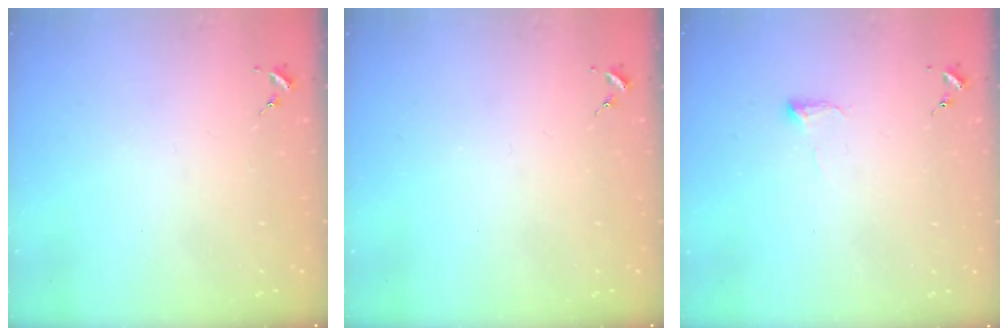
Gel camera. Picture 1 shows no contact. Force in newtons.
{"total": 0.0}
{"total": 5.0, "press": 4.9, "slide": 1.0}